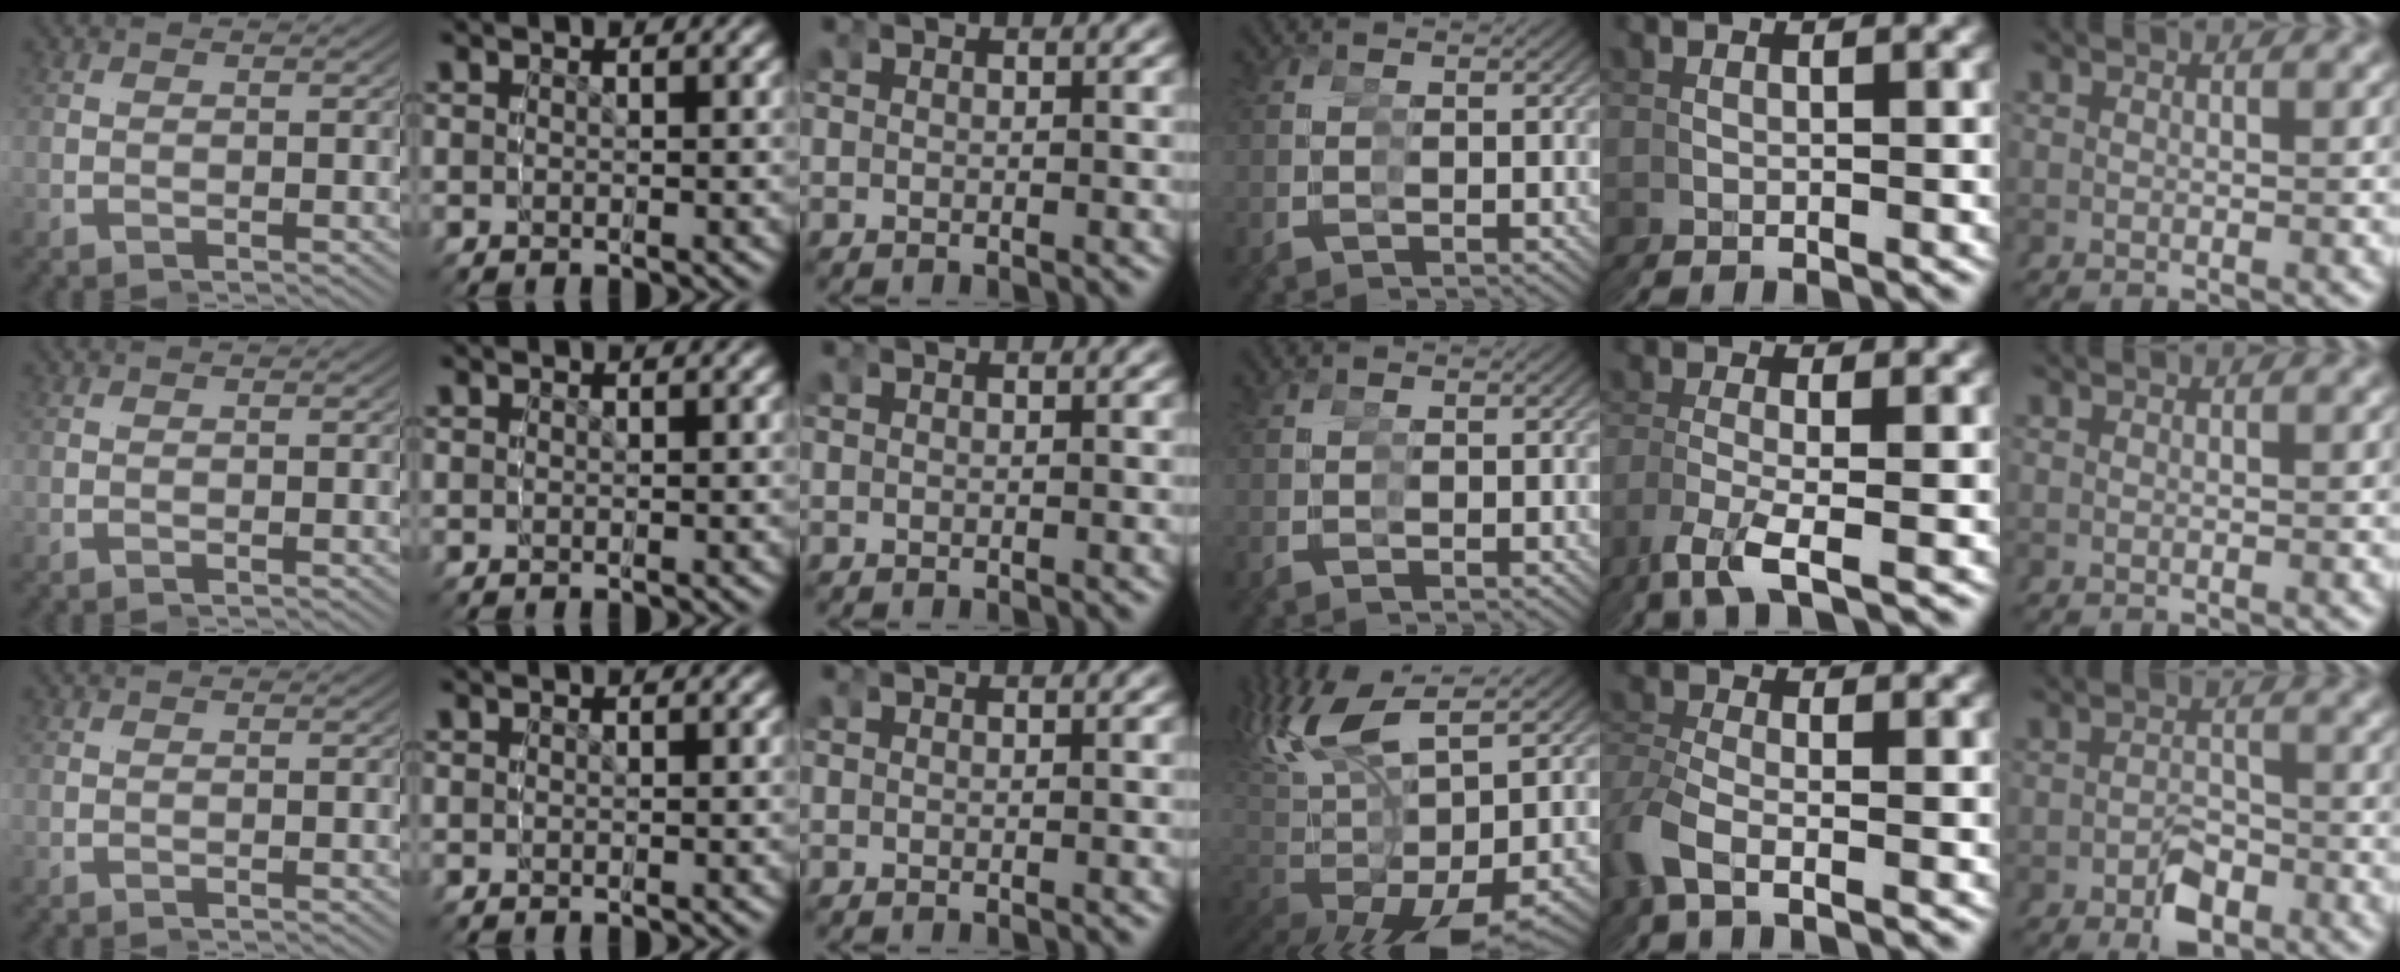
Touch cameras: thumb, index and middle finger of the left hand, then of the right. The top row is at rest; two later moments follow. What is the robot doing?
{"motion": "grasp_and_lifting", "object": "glasses"}